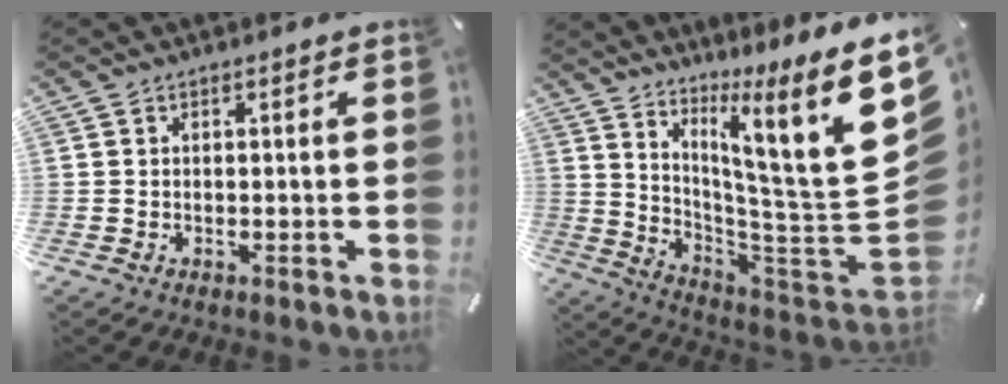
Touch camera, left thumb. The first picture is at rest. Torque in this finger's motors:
{"motor_torque": [3.71, 1.32, 1.05, -1.10, 0.64]}